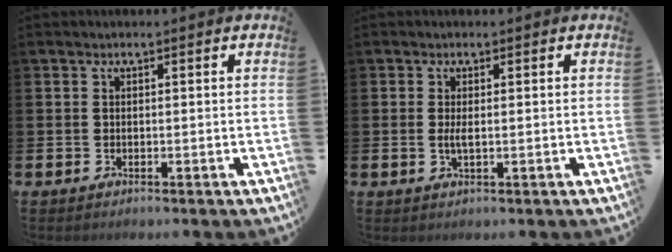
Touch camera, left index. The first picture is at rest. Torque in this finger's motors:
{"motor_torque": [0.54, -0.06, 0.01, 0.09]}